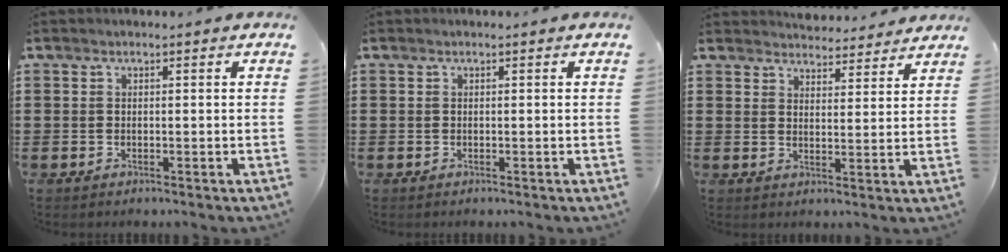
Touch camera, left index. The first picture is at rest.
{"total": 0.0}
{"total": 4.0, "force": [4.0, 0.4, 0.0], "torque": [-0.005, -0.022, 0.071]}